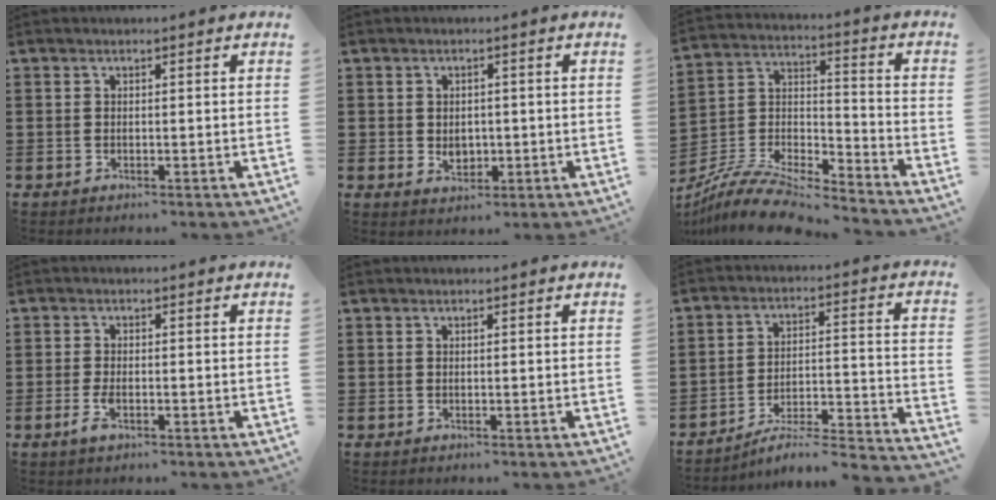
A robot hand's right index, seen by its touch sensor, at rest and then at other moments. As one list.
[{"total": 2.4, "force": [0.0, 1.9, 1.4], "torque": [-0.023, 0.003, -0.004]}, {"total": 10.2, "force": [-9.4, 2.0, 3.6], "torque": [-0.072, 0.017, -0.187]}, {"total": 2.5, "force": [-1.0, 0.8, 2.1], "torque": [-0.054, -0.008, -0.022]}, {"total": 0.0}, {"total": 3.9, "force": [-3.3, 0.4, 2.0], "torque": [-0.042, -0.021, -0.071]}]